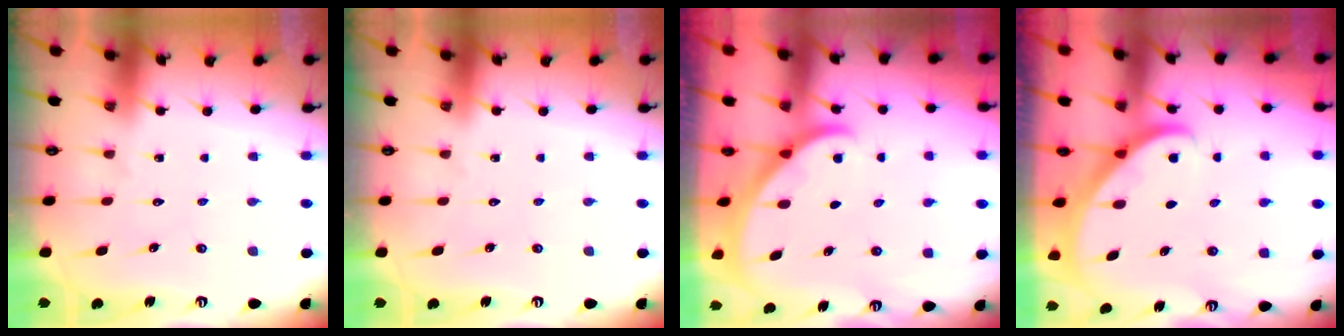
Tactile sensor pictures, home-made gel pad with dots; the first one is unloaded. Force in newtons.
{"total": 0.0}
{"total": 2.1, "press": 2.1, "slide": 0.1}
{"total": 2.8, "press": 2.8, "slide": 0.2}